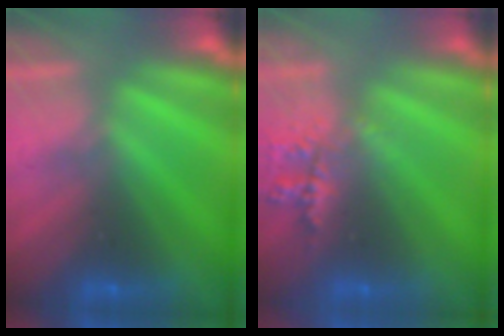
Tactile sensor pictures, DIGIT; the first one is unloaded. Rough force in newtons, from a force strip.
{"total": 2.3}